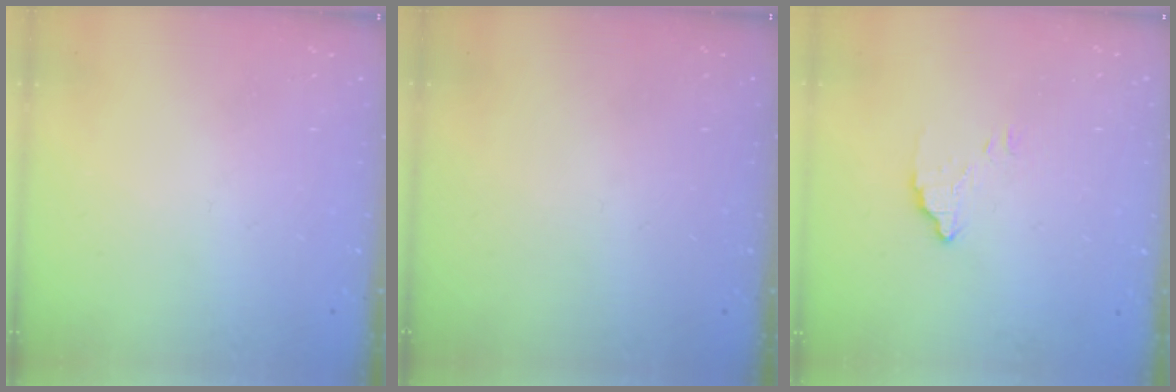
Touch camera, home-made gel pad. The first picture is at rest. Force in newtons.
{"total": 0.0}
{"total": 2.4, "press": 2.4, "slide": 0.0}